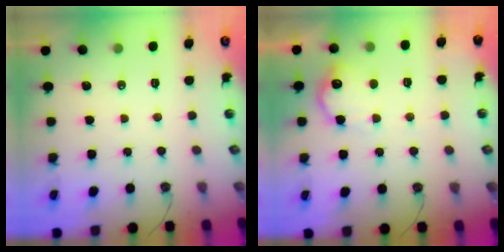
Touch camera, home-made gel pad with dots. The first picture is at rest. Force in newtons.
{"total": 11.2, "press": 11.2, "slide": 0.4}